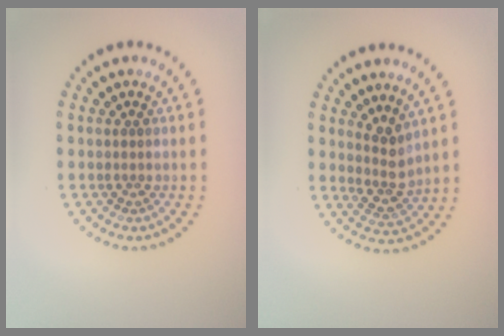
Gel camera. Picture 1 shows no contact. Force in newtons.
{"total": 2.5, "press": 1.9, "slide": 1.6}